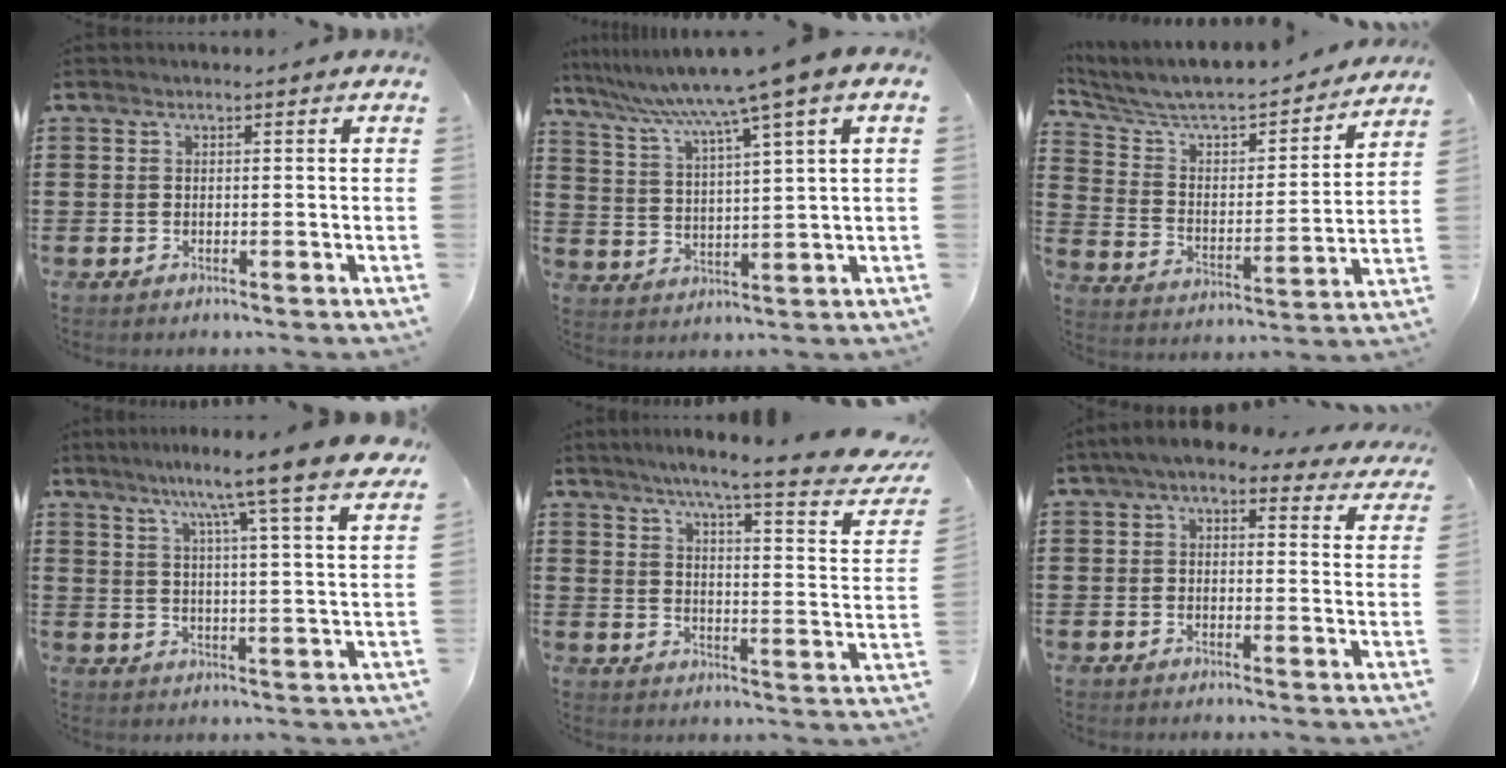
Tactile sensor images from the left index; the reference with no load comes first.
{"total": 8.1, "force": [6.1, -1.2, 5.2], "torque": [-0.124, -0.040, 0.095]}
{"total": 5.8, "force": [5.4, 1.4, 1.7], "torque": [-0.063, -0.045, 0.085]}
{"total": 8.7, "force": [7.0, -1.2, 5.1], "torque": [-0.108, -0.040, 0.108]}
{"total": 6.7, "force": [5.0, -0.4, 4.5], "torque": [-0.084, -0.047, 0.072]}
{"total": 4.3, "force": [3.1, 1.6, 2.5], "torque": [-0.059, -0.003, 0.053]}